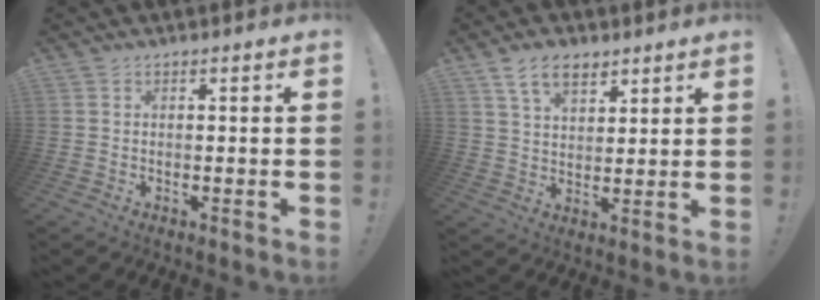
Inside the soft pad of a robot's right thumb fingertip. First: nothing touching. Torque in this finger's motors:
{"motor_torque": [-0.04, 0.11, 0.23, -0.08, 0.00]}